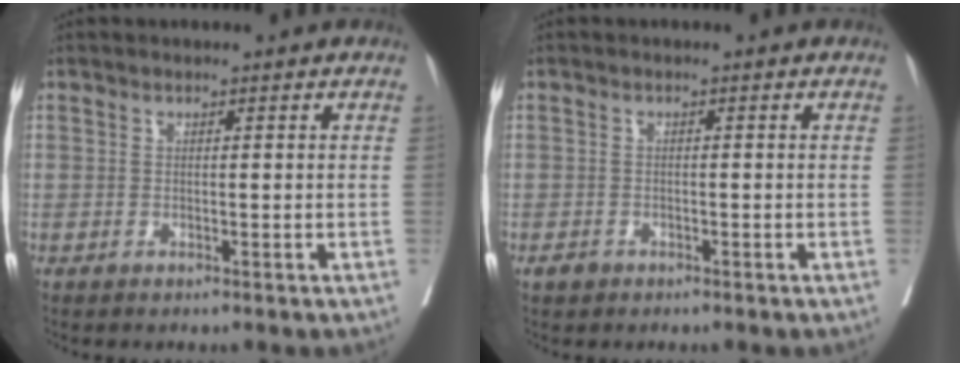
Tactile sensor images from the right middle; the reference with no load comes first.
{"total": 1.2, "force": [-0.8, 0.8, 0.3], "torque": [-0.006, 0.002, -0.012]}